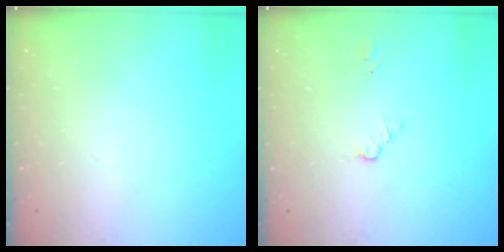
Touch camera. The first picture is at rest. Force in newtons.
{"total": 1.5, "press": 1.5, "slide": 0.1}